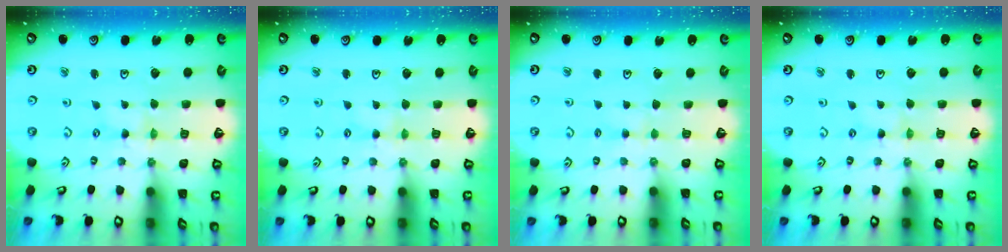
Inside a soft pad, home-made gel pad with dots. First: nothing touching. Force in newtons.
{"total": 2.3, "press": 2.3, "slide": 0.4}
{"total": 1.9, "press": 1.9, "slide": 0.3}
{"total": 0.0}